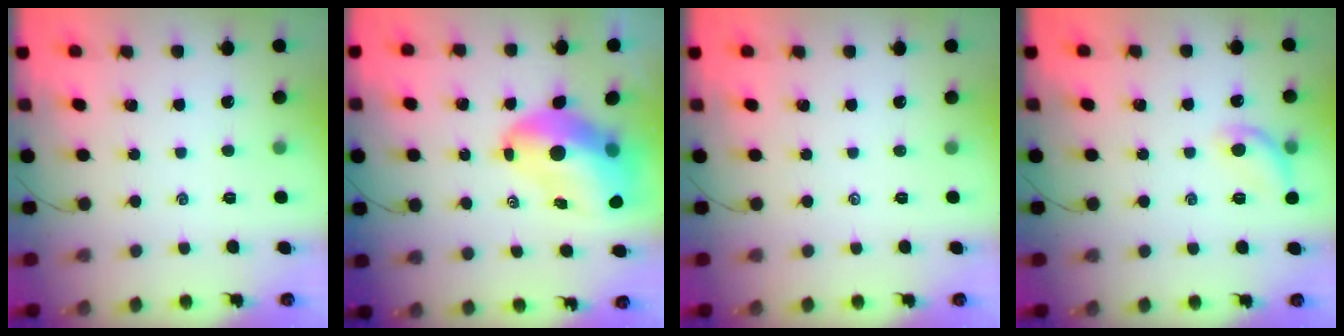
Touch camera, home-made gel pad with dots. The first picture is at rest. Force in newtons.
{"total": 12.4, "press": 11.9, "slide": 3.5}
{"total": 0.0}
{"total": 8.8, "press": 8.7, "slide": 1.3}